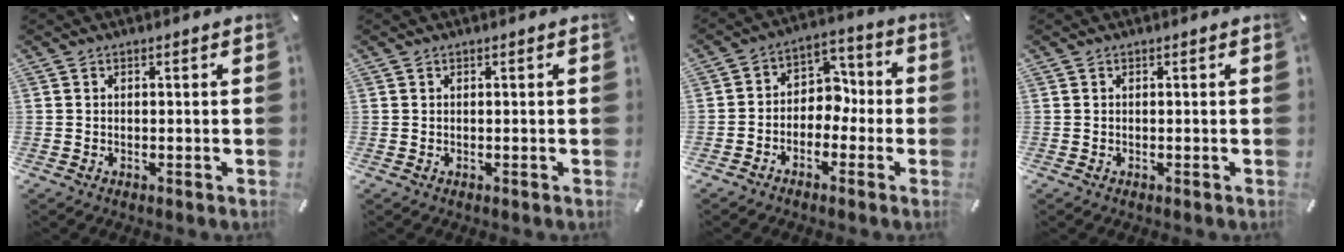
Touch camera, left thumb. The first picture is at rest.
{"total": 0.0}
{"total": 6.9, "force": [-2.8, 5.8, 2.4], "torque": [-0.035, 0.029, -0.055]}
{"total": 0.0}